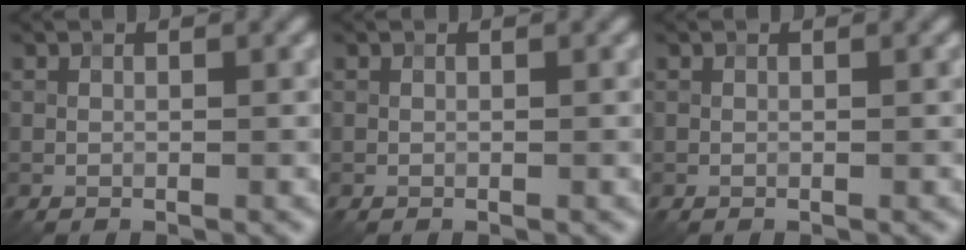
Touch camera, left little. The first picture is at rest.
{"total": 0.0}
{"total": 0.0}